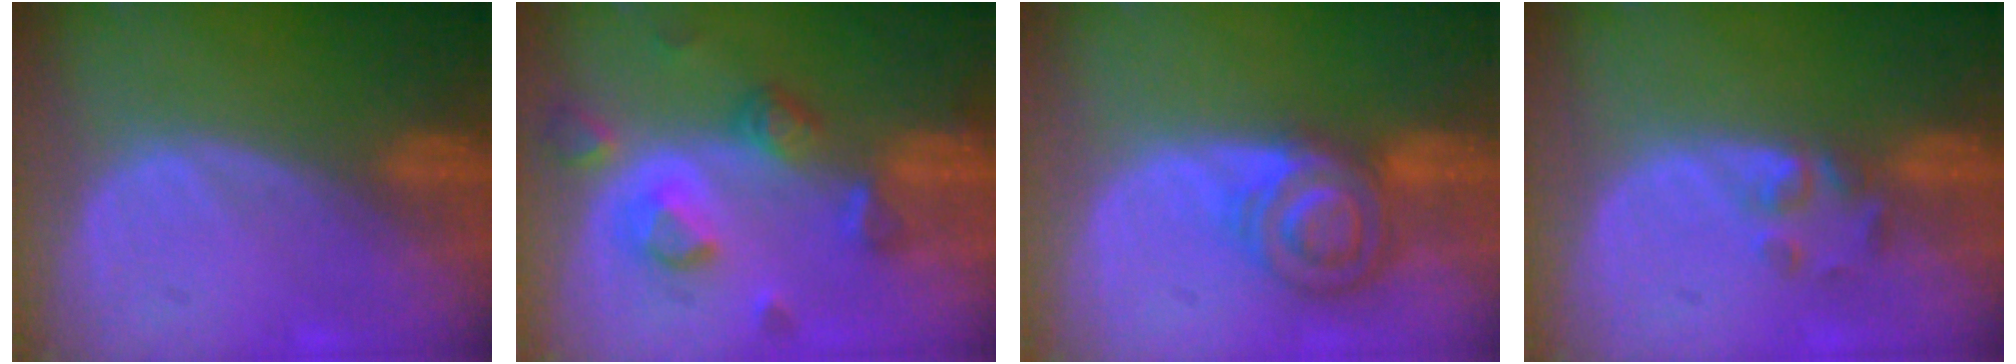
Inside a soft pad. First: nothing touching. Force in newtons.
{"total": 8.0, "press": 7.1, "slide": 3.7}
{"total": 6.8, "press": 6.5, "slide": 2.2}
{"total": 2.3, "press": 2.2, "slide": 0.8}